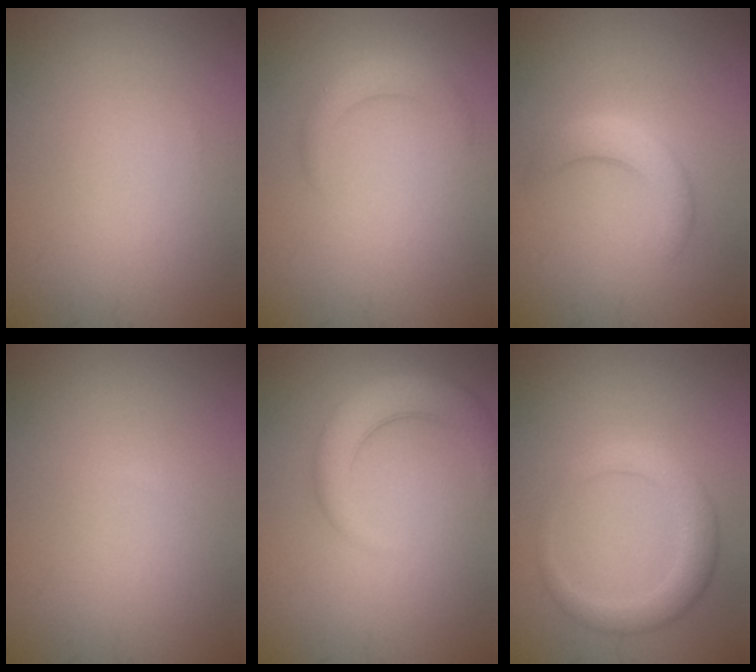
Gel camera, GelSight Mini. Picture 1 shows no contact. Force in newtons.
{"total": 2.0, "press": 2.0, "slide": 0.1}
{"total": 2.9, "press": 2.9, "slide": 0.2}
{"total": 0.0}
{"total": 4.0, "press": 4.0, "slide": 0.3}
{"total": 3.1, "press": 3.1, "slide": 0.1}